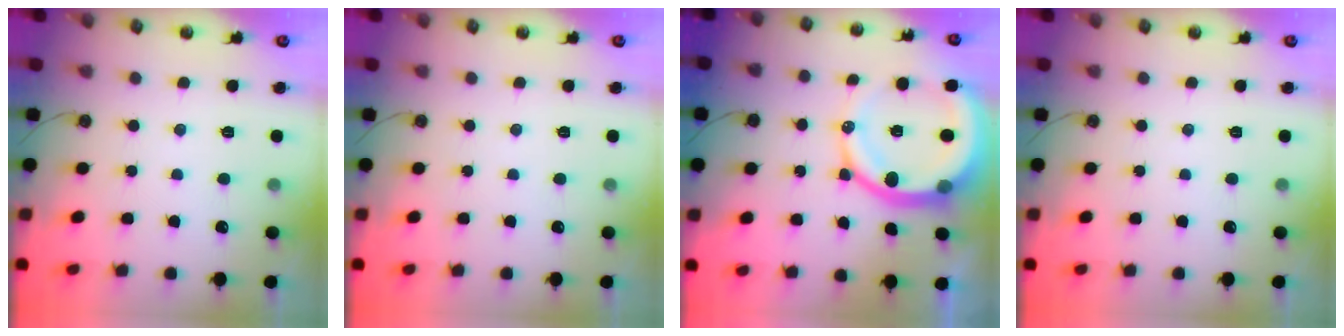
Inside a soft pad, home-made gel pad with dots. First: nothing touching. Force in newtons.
{"total": 0.0}
{"total": 17.3, "press": 17.1, "slide": 2.3}
{"total": 0.0}